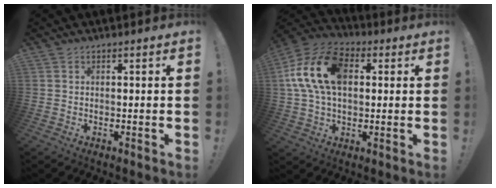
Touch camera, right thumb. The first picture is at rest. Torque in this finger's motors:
{"motor_torque": [1.66, 3.20, 0.28, 0.13, 0.30]}